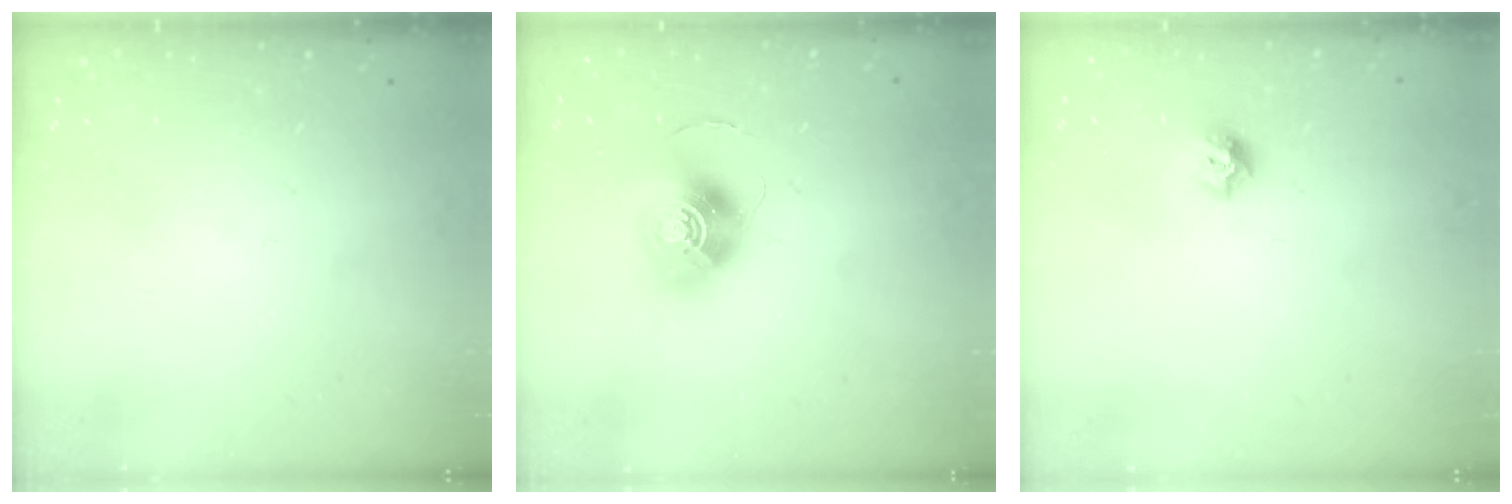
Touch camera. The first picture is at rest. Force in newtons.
{"total": 13.5, "press": 13.5, "slide": 0.6}
{"total": 8.2, "press": 8.1, "slide": 1.0}